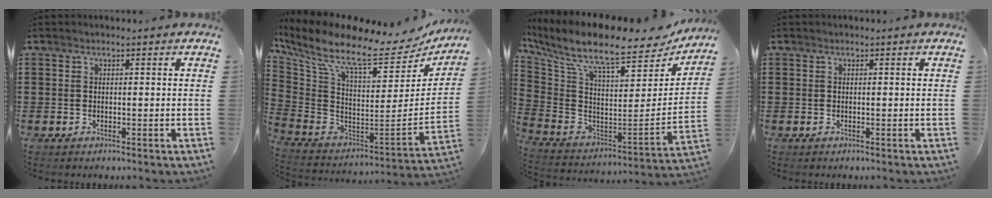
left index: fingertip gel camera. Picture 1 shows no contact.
{"total": 11.6, "force": [7.6, 3.5, 8.0], "torque": [-0.176, -0.060, 0.121]}
{"total": 10.5, "force": [8.1, 2.3, 6.3], "torque": [-0.146, -0.066, 0.136]}
{"total": 0.0}